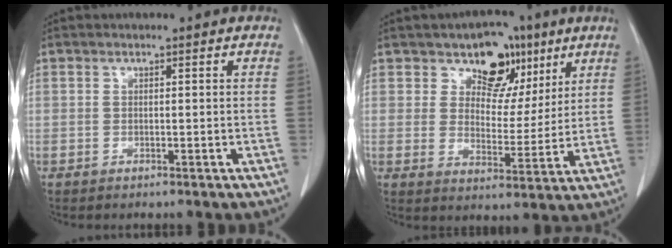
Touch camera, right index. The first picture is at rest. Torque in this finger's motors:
{"motor_torque": [0.22, 0.22, 0.06, 0.04]}